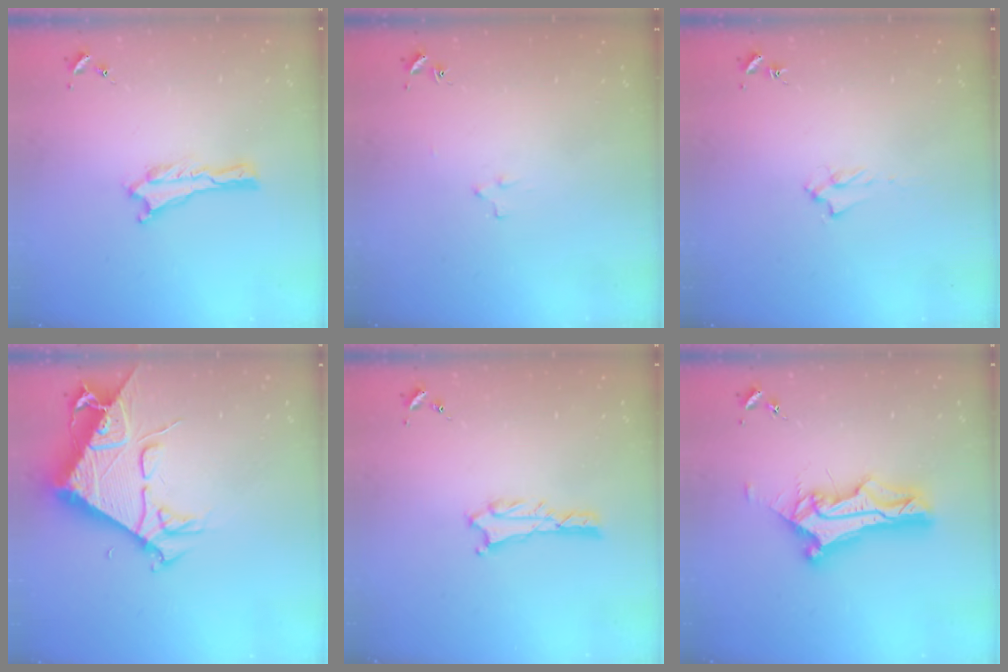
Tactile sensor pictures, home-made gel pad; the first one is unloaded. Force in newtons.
{"total": 2.2, "press": 2.2, "slide": 0.2}
{"total": 1.7, "press": 1.6, "slide": 0.3}
{"total": 9.6, "press": 9.6, "slide": 1.1}
{"total": 1.3, "press": 1.3, "slide": 0.3}
{"total": 10.8, "press": 10.7, "slide": 0.9}